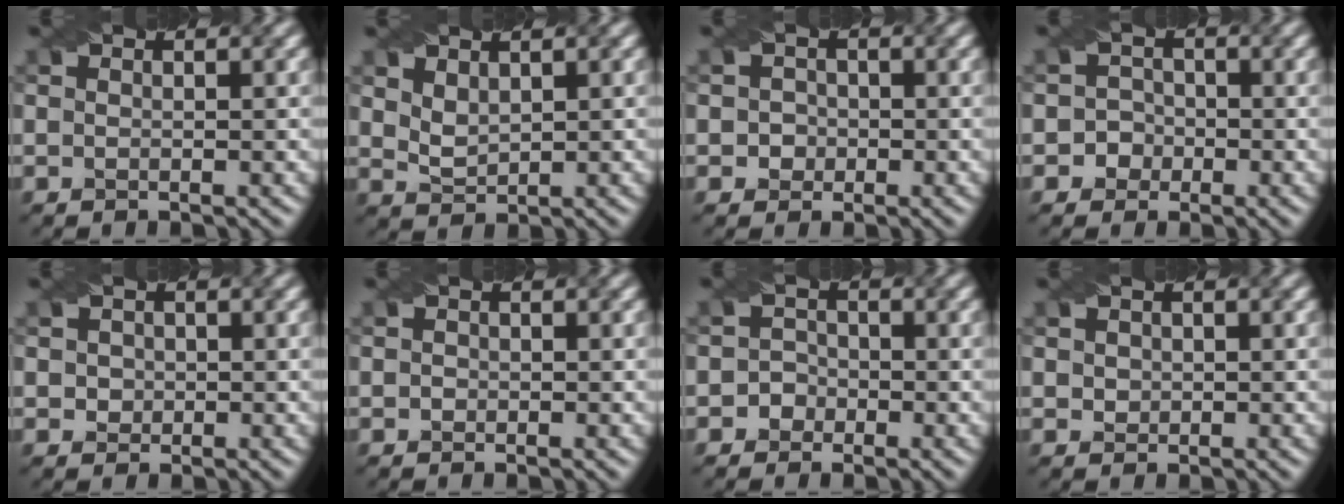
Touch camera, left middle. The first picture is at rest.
{"total": 2.1, "force": [1.4, 1.1, 1.1], "torque": [-0.024, -0.001, 0.034]}
{"total": 1.5, "force": [-0.1, 1.5, 0.3], "torque": [0.007, 0.001, -0.004]}
{"total": 2.0, "force": [-0.7, 1.9, 0.1], "torque": [0.023, 0.005, -0.017]}
{"total": 1.4, "force": [0.3, 1.3, 0.4], "torque": [-0.002, 0.003, 0.006]}
{"total": 0.5, "force": [0.0, 0.5, 0.1], "torque": [-0.001, -0.002, -0.004]}
{"total": 1.6, "force": [-0.7, 1.4, 0.1], "torque": [0.016, 0.005, -0.019]}
{"total": 1.1, "force": [0.4, 1.0, 0.3], "torque": [-0.003, 0.002, 0.007]}